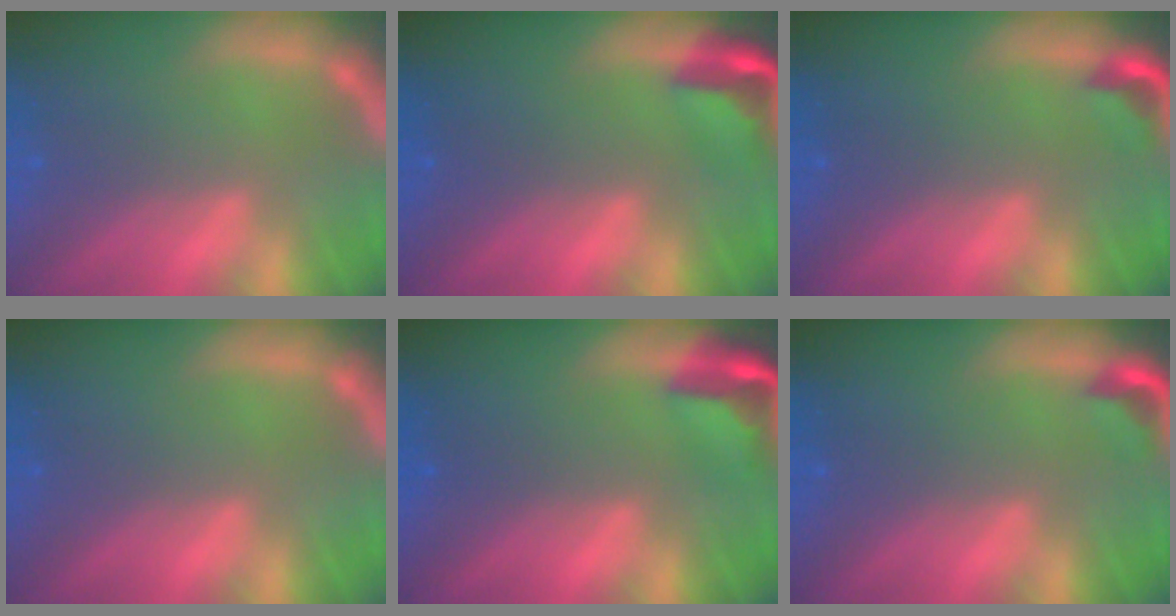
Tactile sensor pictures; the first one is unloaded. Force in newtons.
{"total": 3.9}
{"total": 1.9}
{"total": 0.0}
{"total": 4.4}
{"total": 1.9}